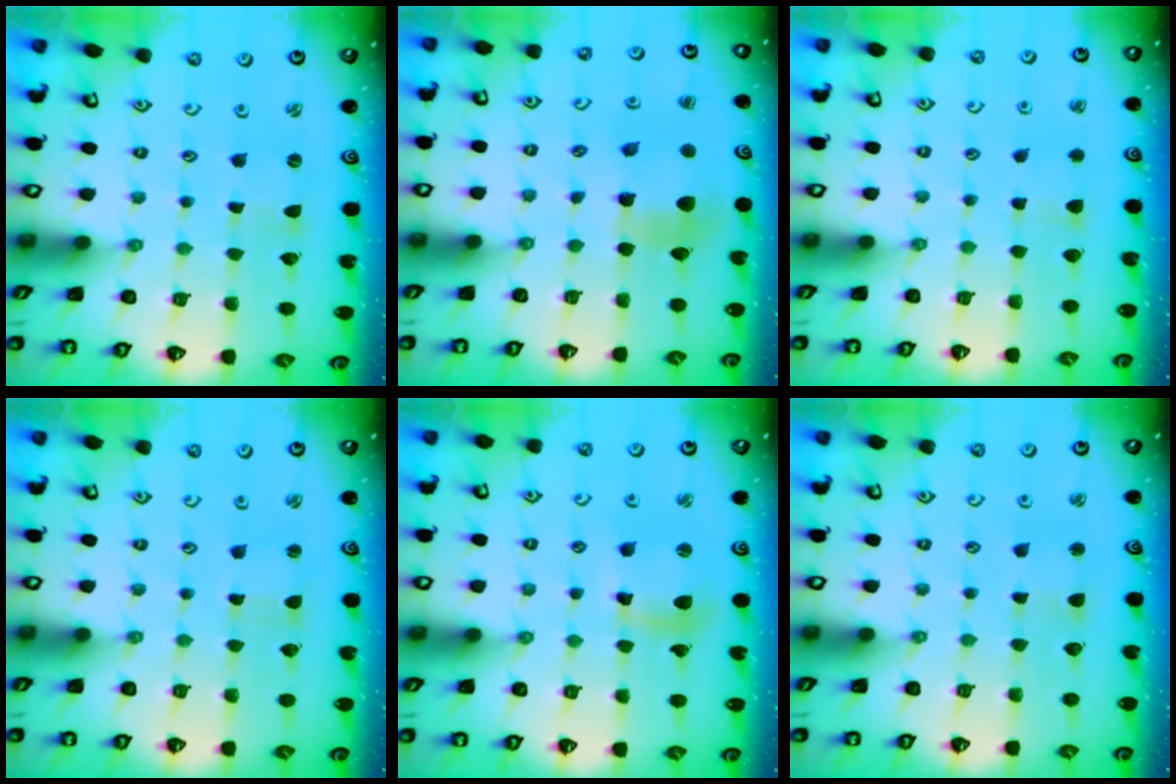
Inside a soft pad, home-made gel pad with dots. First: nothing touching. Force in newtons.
{"total": 7.8, "press": 7.7, "slide": 0.9}
{"total": 2.8, "press": 2.7, "slide": 0.5}
{"total": 0.7, "press": 0.7, "slide": 0.1}
{"total": 9.2, "press": 9.2, "slide": 1.0}
{"total": 2.5, "press": 2.5, "slide": 0.3}